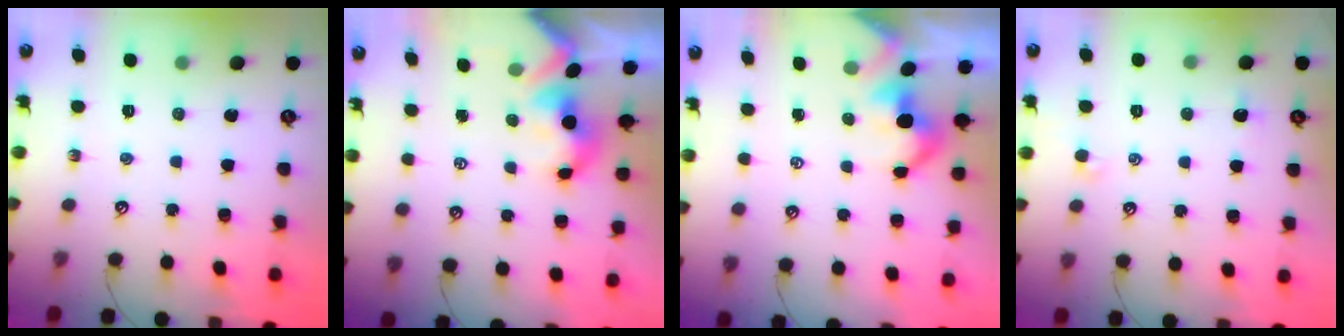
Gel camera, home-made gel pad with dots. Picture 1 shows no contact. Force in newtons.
{"total": 1.7, "press": 1.5, "slide": 0.7}
{"total": 0.0}
{"total": 0.8, "press": 0.6, "slide": 0.5}